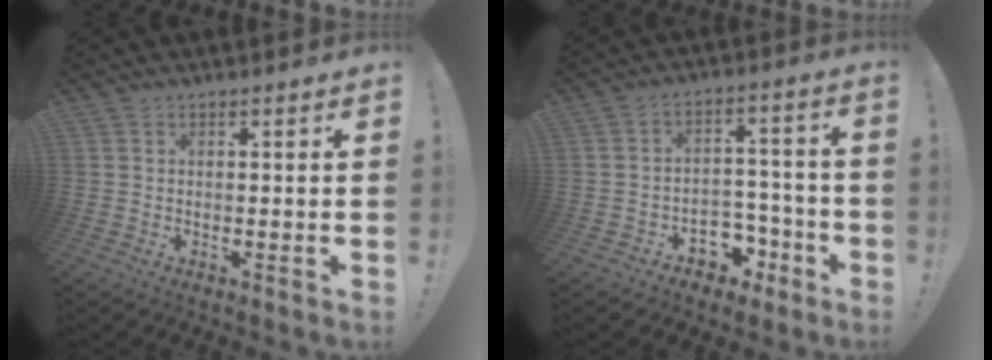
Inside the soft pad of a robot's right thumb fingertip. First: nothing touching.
{"total": 7.5, "force": [-3.9, 5.9, 2.5], "torque": [-0.023, 0.036, -0.058]}